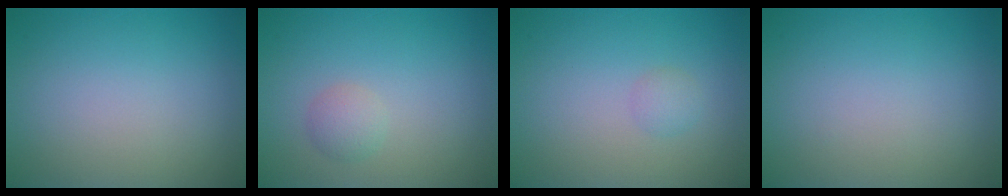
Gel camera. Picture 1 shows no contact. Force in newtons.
{"total": 1.4, "press": 1.4, "slide": 0.1}
{"total": 1.0, "press": 1.0, "slide": 0.1}
{"total": 0.0}